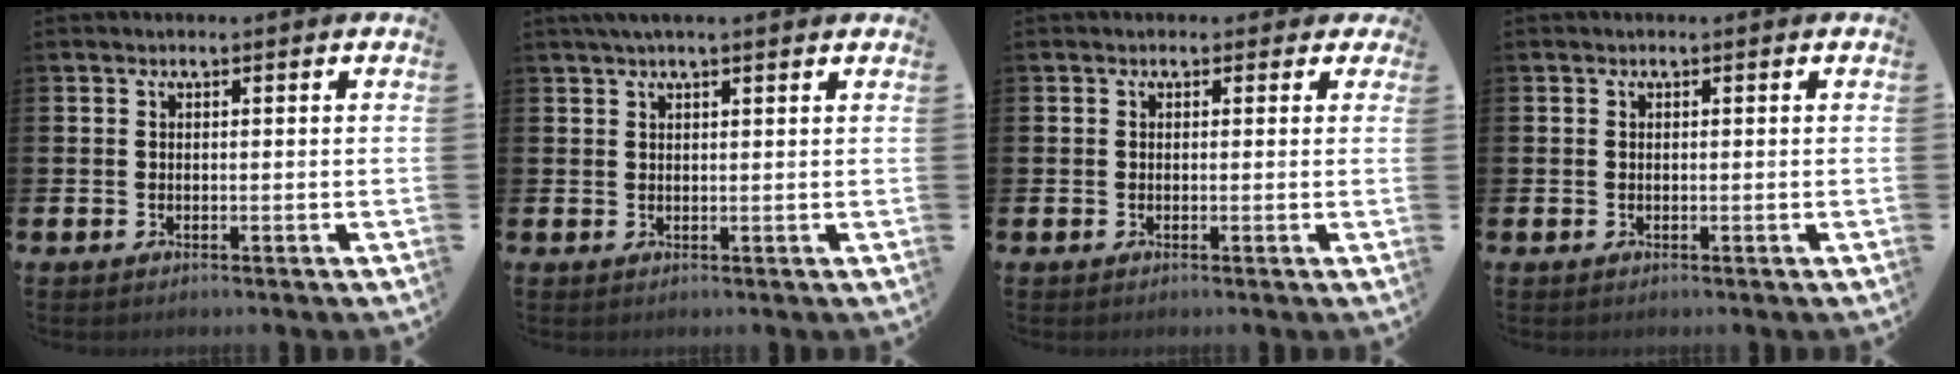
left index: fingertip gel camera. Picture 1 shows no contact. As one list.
[{"total": 2.2, "force": [1.8, 0.2, 1.3], "torque": [-0.024, 0.003, 0.031]}, {"total": 0.9, "force": [0.1, 0.9, 0.3], "torque": [-0.003, 0.011, -0.001]}, {"total": 0.0}]